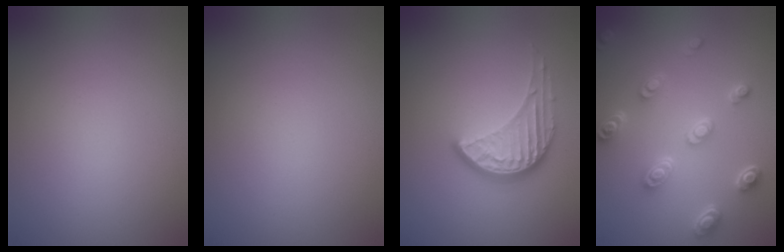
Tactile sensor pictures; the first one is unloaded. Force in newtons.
{"total": 0.0}
{"total": 3.9, "press": 3.0, "slide": 2.5}
{"total": 4.5, "press": 3.5, "slide": 2.9}